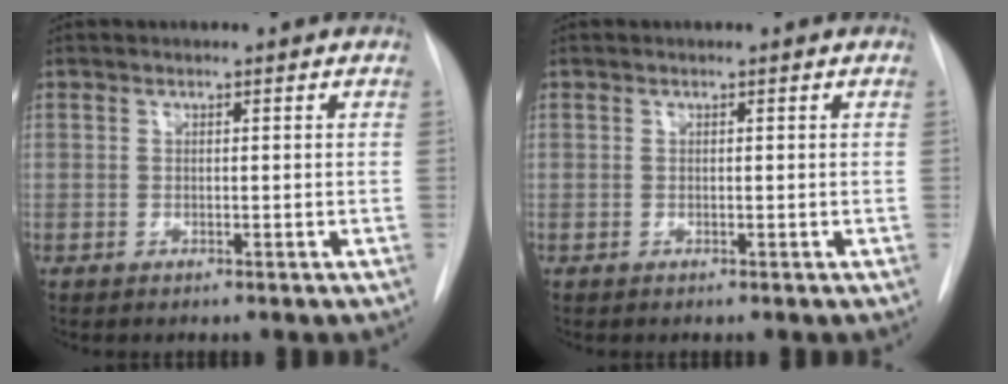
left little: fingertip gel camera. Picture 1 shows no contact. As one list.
[{"total": 0.0}]